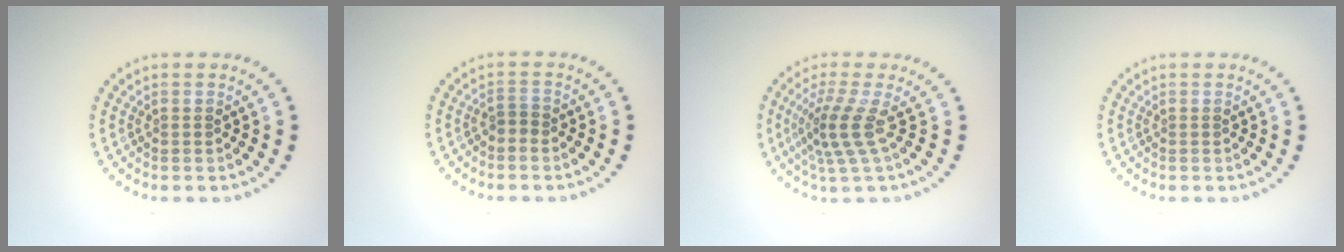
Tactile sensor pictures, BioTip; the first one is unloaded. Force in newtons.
{"total": 1.0, "press": 0.8, "slide": 0.6}
{"total": 3.2, "press": 2.2, "slide": 2.4}
{"total": 0.0}